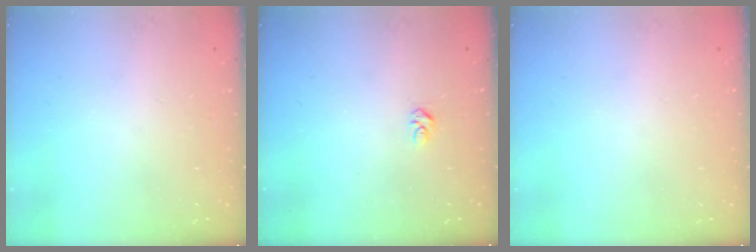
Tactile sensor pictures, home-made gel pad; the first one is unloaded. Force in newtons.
{"total": 2.8, "press": 2.8, "slide": 0.4}
{"total": 0.0}